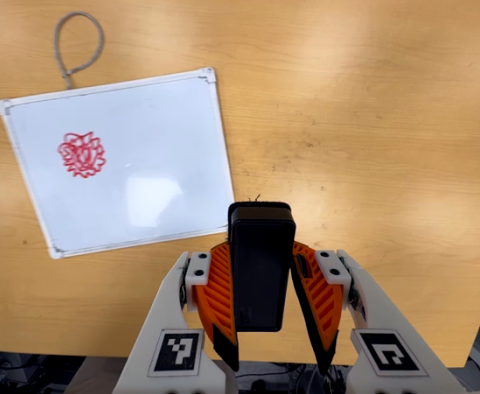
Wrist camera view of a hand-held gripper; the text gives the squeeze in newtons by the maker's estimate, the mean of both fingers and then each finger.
{"total": 5.3, "left": 4.6, "right": 5.9}